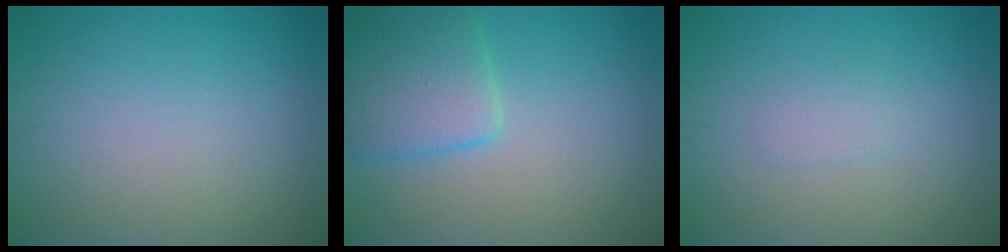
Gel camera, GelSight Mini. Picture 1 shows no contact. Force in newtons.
{"total": 4.7, "press": 4.7, "slide": 0.3}
{"total": 1.0, "press": 1.0, "slide": 0.1}